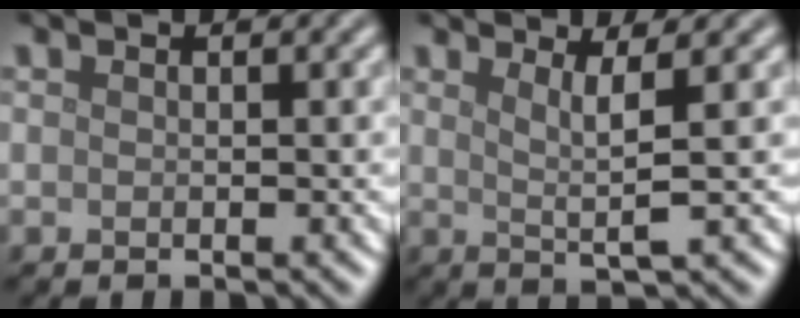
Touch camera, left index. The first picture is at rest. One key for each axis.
{"total": 2.7, "fx": 1.0, "fy": 0.3, "fz": 2.5, "tx": -0.047, "ty": -0.005, "tz": 0.020}